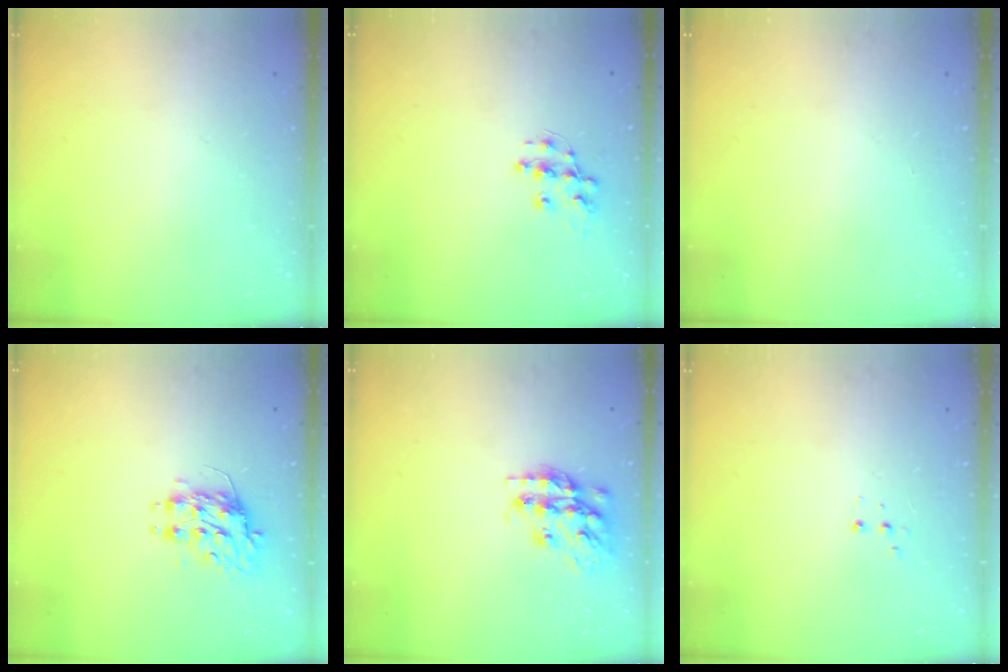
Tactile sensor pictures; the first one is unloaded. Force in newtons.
{"total": 9.8, "press": 9.8, "slide": 0.6}
{"total": 0.0}
{"total": 8.3, "press": 8.2, "slide": 0.6}
{"total": 14.9, "press": 14.8, "slide": 0.8}
{"total": 3.0, "press": 2.9, "slide": 0.7}